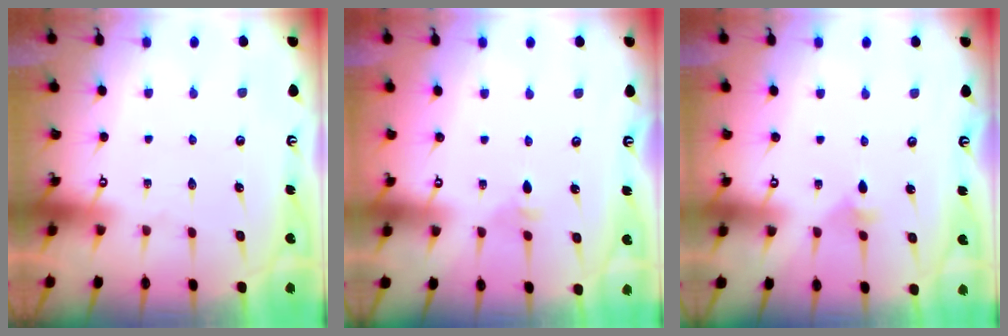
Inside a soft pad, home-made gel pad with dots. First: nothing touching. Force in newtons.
{"total": 2.3, "press": 2.2, "slide": 0.8}
{"total": 2.8, "press": 2.7, "slide": 0.7}